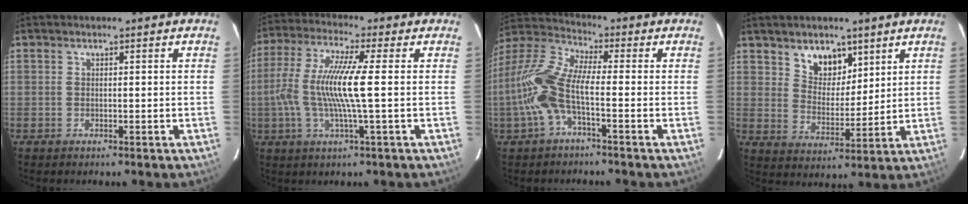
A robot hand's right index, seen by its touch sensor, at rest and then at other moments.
{"total": 11.3, "force": [-0.7, 0.3, 11.3], "torque": [-0.223, -0.001, -0.014]}
{"total": 11.5, "force": [-3.1, 3.2, 10.6], "torque": [-0.237, 0.006, -0.066]}
{"total": 7.7, "force": [5.0, 4.9, 3.1], "torque": [-0.040, -0.001, 0.095]}